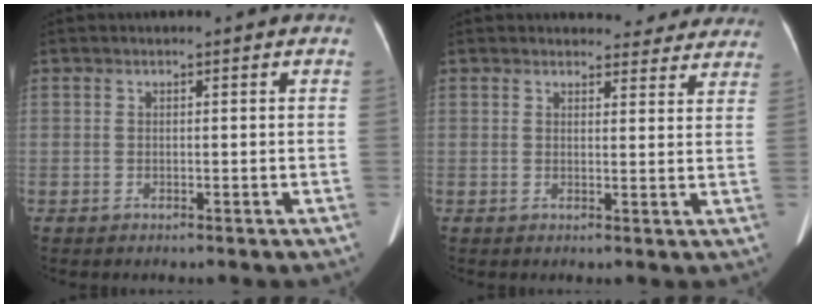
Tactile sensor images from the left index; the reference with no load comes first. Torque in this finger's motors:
{"motor_torque": [0.67, -0.77, 0.09, -0.01]}